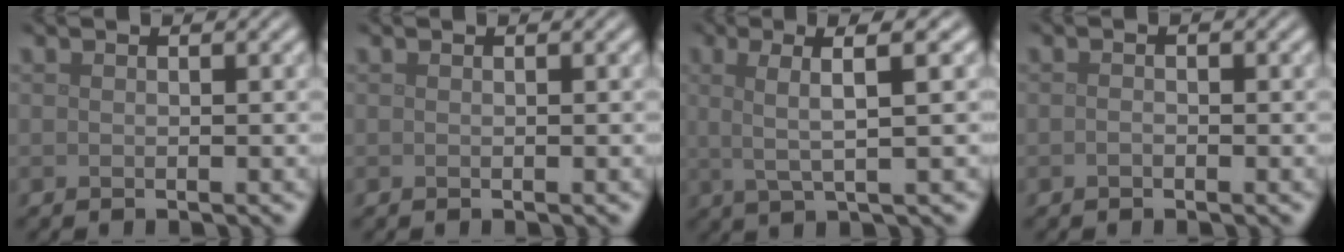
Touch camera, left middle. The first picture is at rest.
{"total": 0.0}
{"total": 4.8, "force": [1.5, 0.9, 4.5], "torque": [-0.081, 0.013, 0.023]}
{"total": 0.6, "force": [-0.2, 0.4, 0.5], "torque": [-0.012, -0.001, -0.006]}